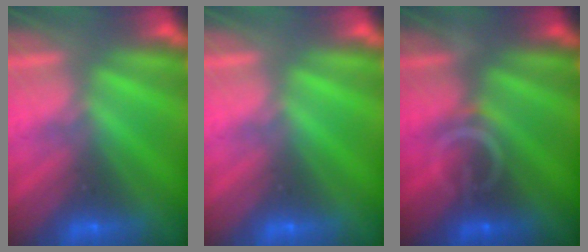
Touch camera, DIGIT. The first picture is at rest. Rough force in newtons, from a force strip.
{"total": 0.0}
{"total": 3.4}